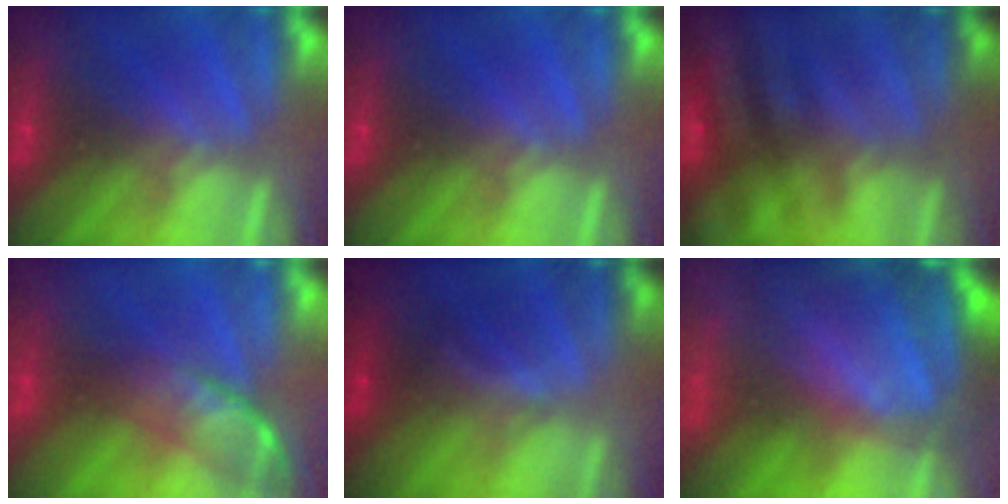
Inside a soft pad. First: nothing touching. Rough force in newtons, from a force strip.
{"total": 0.0}
{"total": 2.8}
{"total": 2.6}
{"total": 1.4}
{"total": 7.9}